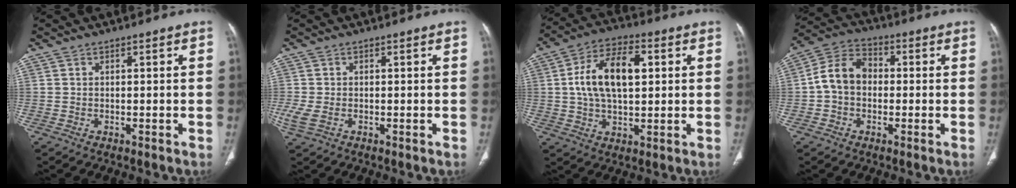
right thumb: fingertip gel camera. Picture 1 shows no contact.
{"total": 3.1, "force": [-0.7, 1.9, 2.3], "torque": [-0.073, 0.000, -0.011]}
{"total": 13.9, "force": [2.3, 7.5, 11.5], "torque": [-0.203, 0.015, 0.037]}
{"total": 9.1, "force": [-0.4, 6.9, 5.9], "torque": [-0.096, 0.031, -0.021]}